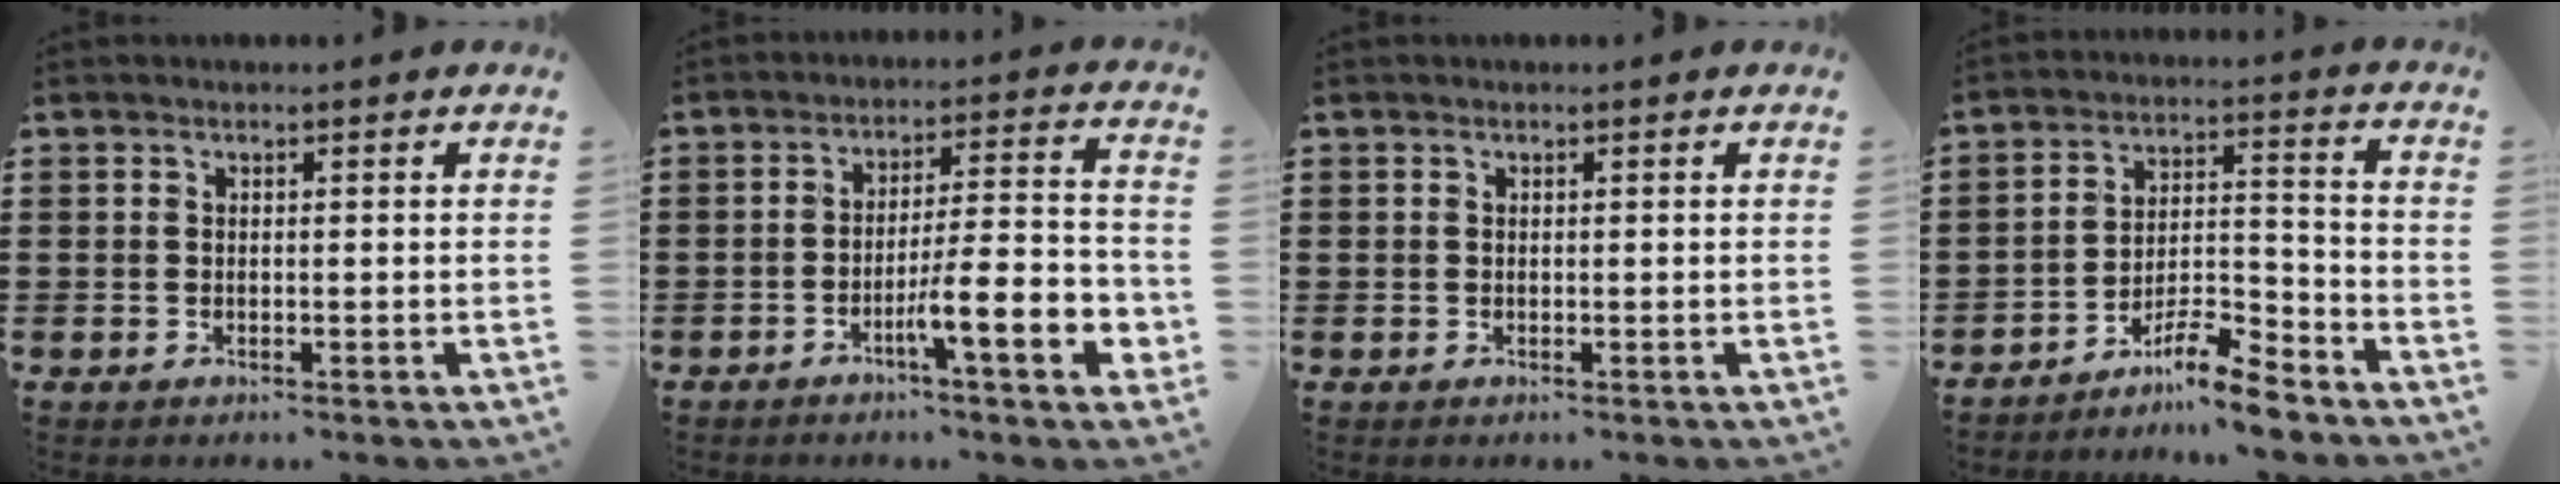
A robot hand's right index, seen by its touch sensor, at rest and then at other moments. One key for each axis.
{"total": 9.9, "fx": -4.3, "fy": 1.6, "fz": 8.7, "tx": -0.140, "ty": -0.005, "tz": -0.078}
{"total": 0.0}
{"total": 8.3, "fx": -7.1, "fy": 1.5, "fz": 3.9, "tx": -0.064, "ty": 0.022, "tz": -0.132}